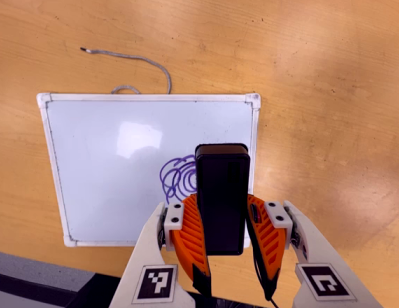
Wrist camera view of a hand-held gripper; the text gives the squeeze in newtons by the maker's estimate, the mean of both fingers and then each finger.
{"total": 9.5, "left": 7.6, "right": 11.4}